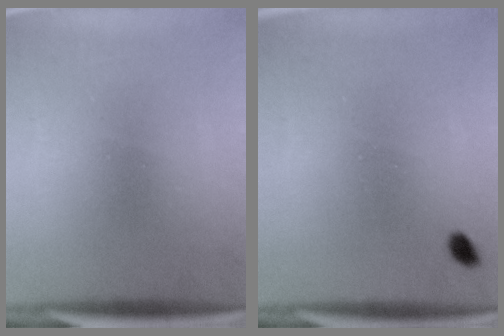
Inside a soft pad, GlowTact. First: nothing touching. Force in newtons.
{"total": 1.3}